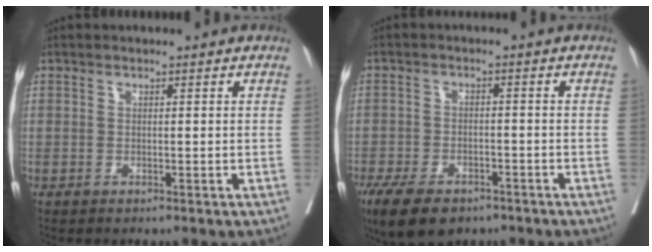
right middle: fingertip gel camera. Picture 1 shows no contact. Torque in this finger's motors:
{"motor_torque": [1.07, -1.02, 0.18, 0.10]}